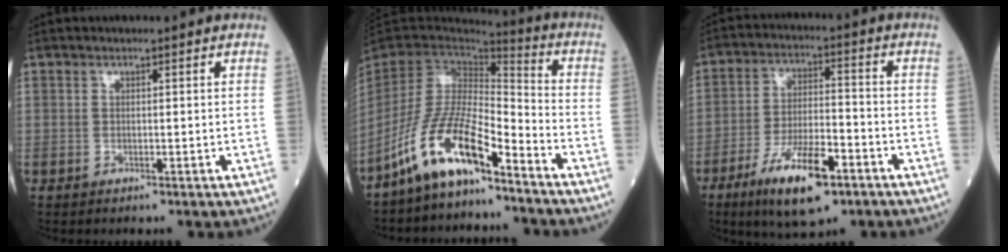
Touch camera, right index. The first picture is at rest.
{"total": 14.3, "force": [-10.1, 3.7, 9.4], "torque": [-0.202, 0.000, -0.194]}
{"total": 13.4, "force": [-7.6, 4.0, 10.3], "torque": [-0.194, -0.008, -0.128]}